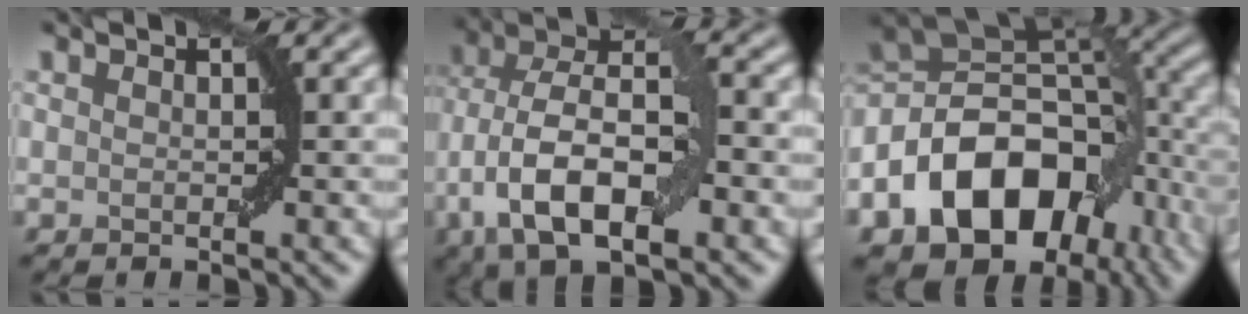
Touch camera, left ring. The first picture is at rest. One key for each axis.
{"total": 11.4, "fx": -2.9, "fy": 5.7, "fz": 9.4, "tx": -0.171, "ty": 0.011, "tz": -0.060}
{"total": 15.5, "fx": -6.0, "fy": 10.8, "fz": 9.4, "tx": -0.158, "ty": 0.004, "tz": -0.108}